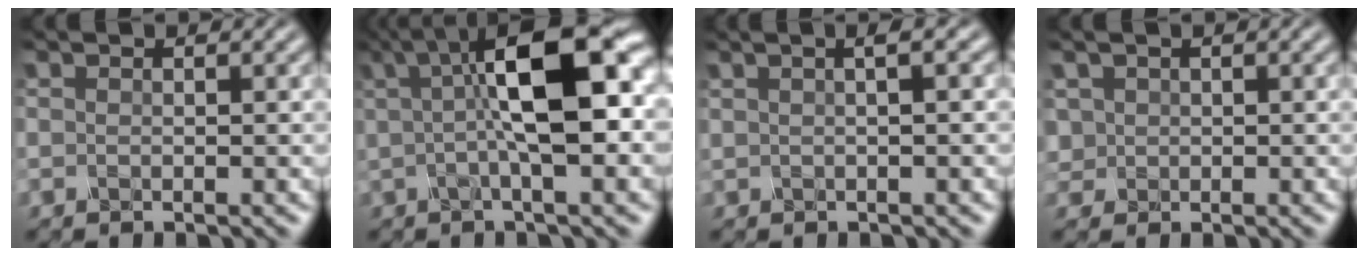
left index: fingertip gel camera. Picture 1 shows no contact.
{"total": 10.2, "force": [1.9, 2.7, 9.6], "torque": [-0.138, 0.019, 0.025]}
{"total": 2.8, "force": [1.1, 1.1, 2.3], "torque": [-0.014, 0.013, -0.003]}
{"total": 1.6, "force": [0.4, 1.5, 0.1], "torque": [0.001, -0.002, 0.008]}